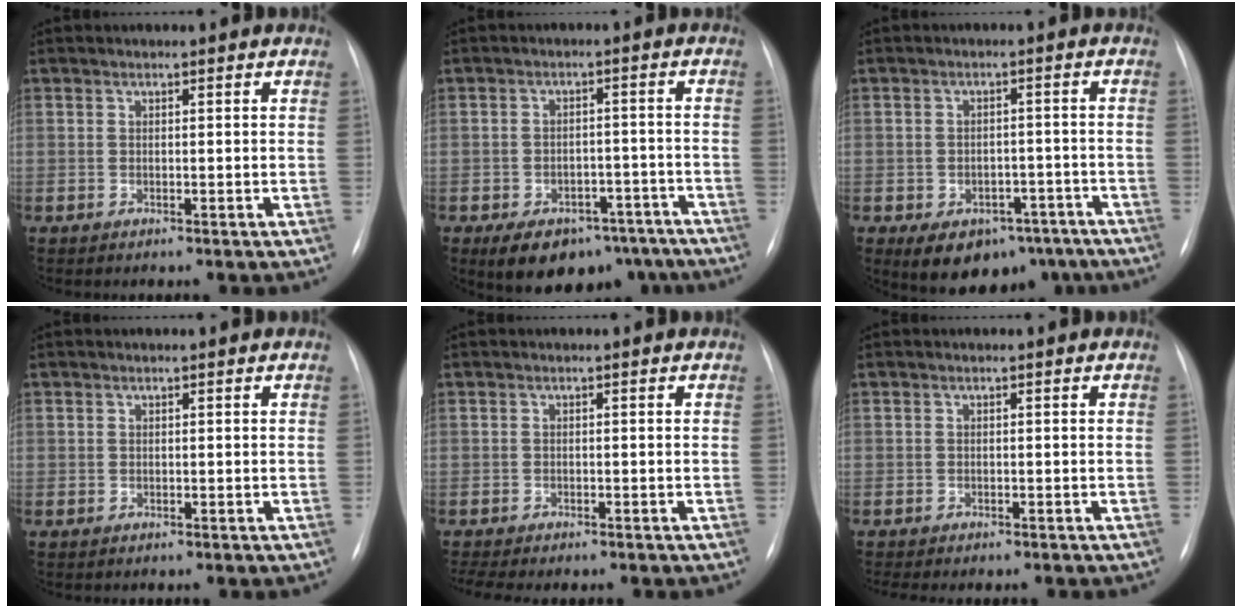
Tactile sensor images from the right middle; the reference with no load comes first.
{"total": 13.0, "force": [-9.1, 7.4, 5.5], "torque": [-0.071, 0.020, -0.121]}
{"total": 11.0, "force": [-7.0, 7.0, 4.8], "torque": [-0.058, 0.023, -0.090]}
{"total": 0.0}
{"total": 3.9, "force": [-3.3, 0.8, 1.8], "torque": [-0.029, -0.003, -0.044]}
{"total": 3.3, "force": [-2.8, 0.9, 1.5], "torque": [-0.018, -0.005, -0.031]}